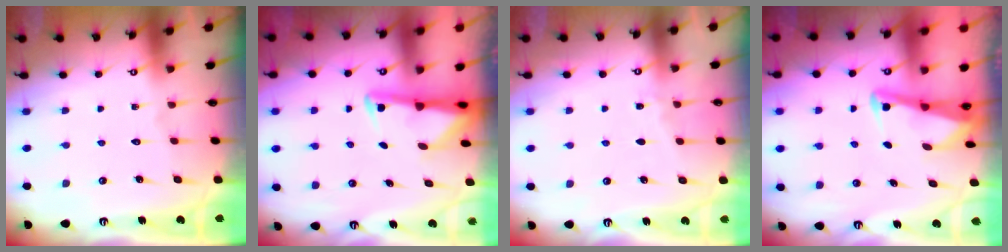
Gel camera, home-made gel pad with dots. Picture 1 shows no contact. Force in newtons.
{"total": 3.0, "press": 3.0, "slide": 0.6}
{"total": 4.0, "press": 4.0, "slide": 0.6}
{"total": 2.8, "press": 2.8, "slide": 0.4}